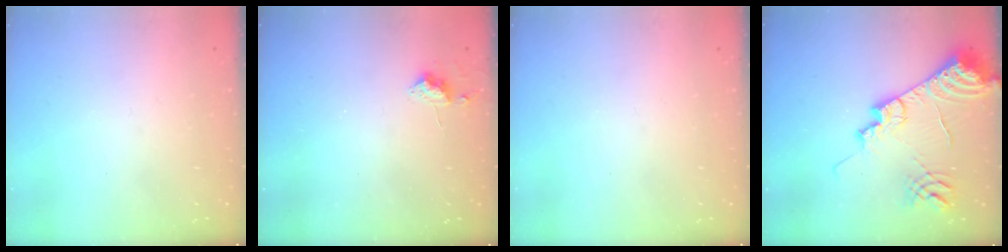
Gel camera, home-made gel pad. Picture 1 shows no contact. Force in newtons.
{"total": 8.3, "press": 8.3, "slide": 0.7}
{"total": 0.0}
{"total": 18.3, "press": 18.1, "slide": 2.2}